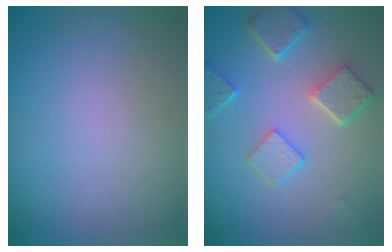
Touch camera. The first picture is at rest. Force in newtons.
{"total": 4.9, "press": 3.9, "slide": 3.0}